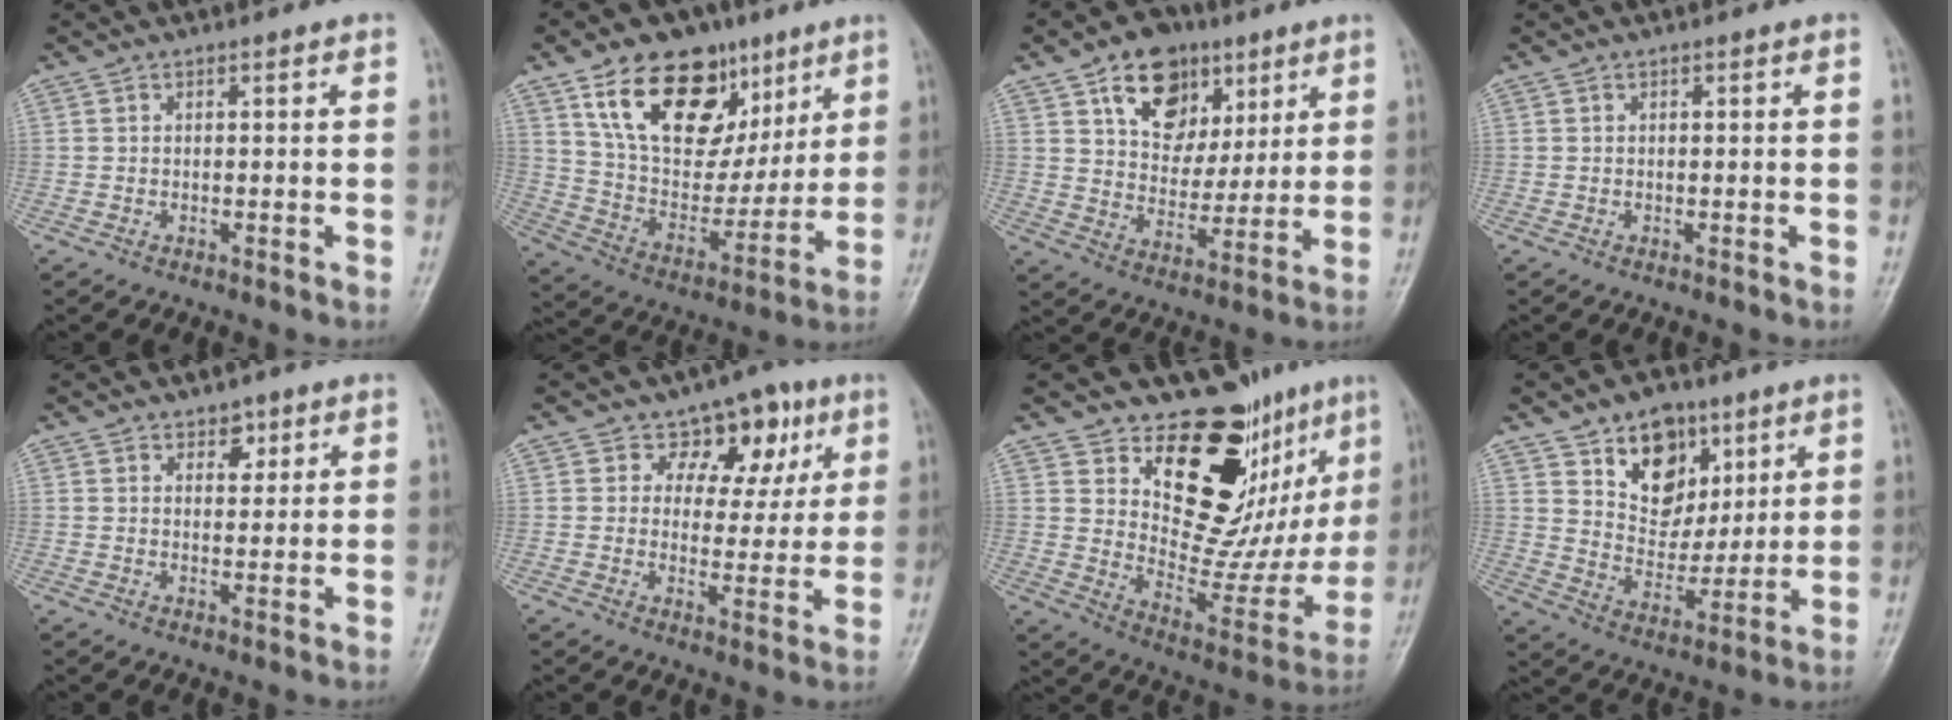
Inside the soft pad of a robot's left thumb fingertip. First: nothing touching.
{"total": 22.5, "force": [11.5, 14.0, 13.2], "torque": [-0.163, -0.032, 0.202]}
{"total": 14.3, "force": [7.2, 10.0, 7.0], "torque": [-0.069, -0.028, 0.123]}
{"total": 0.0}
{"total": 3.0, "force": [1.8, 2.1, 1.3], "torque": [0.003, -0.010, 0.026]}
{"total": 9.5, "force": [4.6, 6.8, 4.8], "torque": [-0.014, -0.013, 0.063]}
{"total": 19.1, "force": [11.7, 9.5, 11.7], "torque": [-0.076, -0.089, 0.188]}
{"total": 12.8, "force": [7.0, 9.0, 5.8], "torque": [-0.053, -0.039, 0.125]}